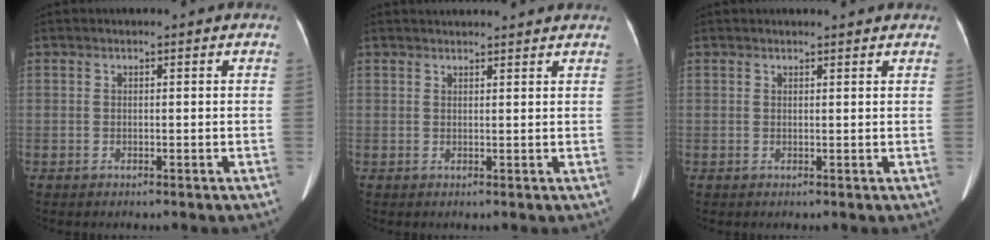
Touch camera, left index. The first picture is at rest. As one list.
[{"total": 6.8, "force": [6.6, 0.6, 1.7], "torque": [-0.020, 0.030, 0.072]}, {"total": 3.5, "force": [3.3, 0.5, 0.9], "torque": [-0.014, 0.012, 0.035]}]